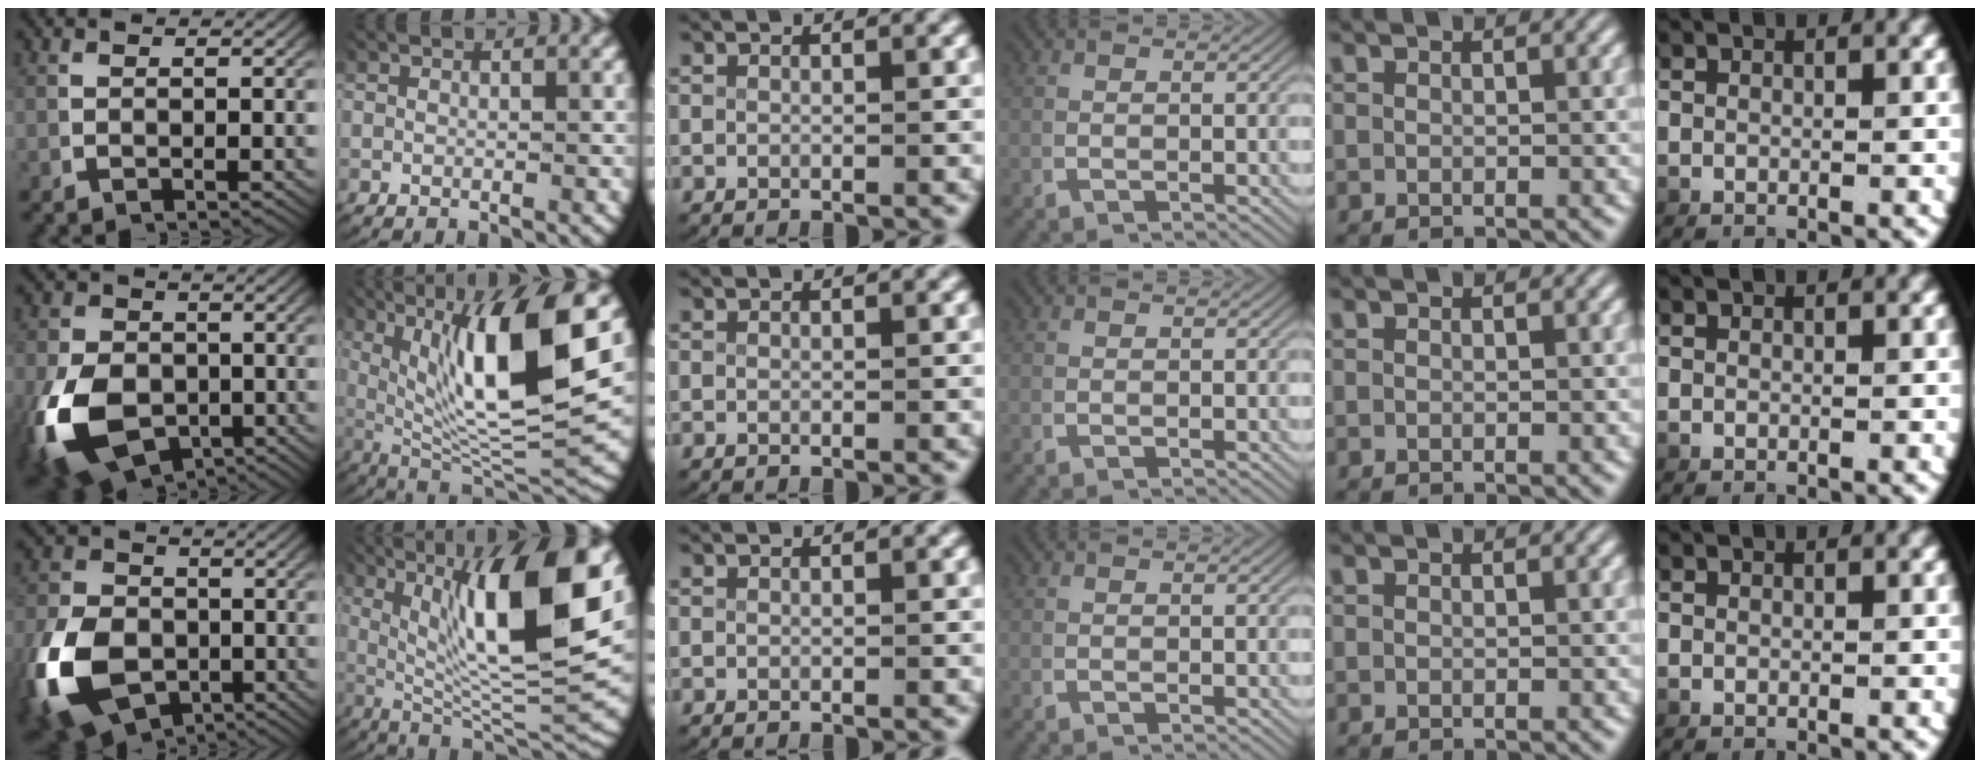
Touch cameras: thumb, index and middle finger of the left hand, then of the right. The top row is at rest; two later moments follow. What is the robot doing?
{"motion": "lift_and_place", "object": "scissors"}